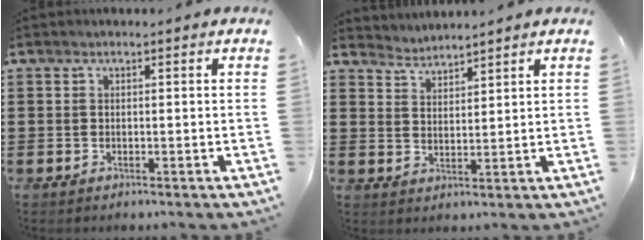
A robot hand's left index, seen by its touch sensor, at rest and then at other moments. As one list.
[{"total": 2.7, "force": [2.6, -0.1, -0.8], "torque": [0.006, -0.011, 0.048]}]